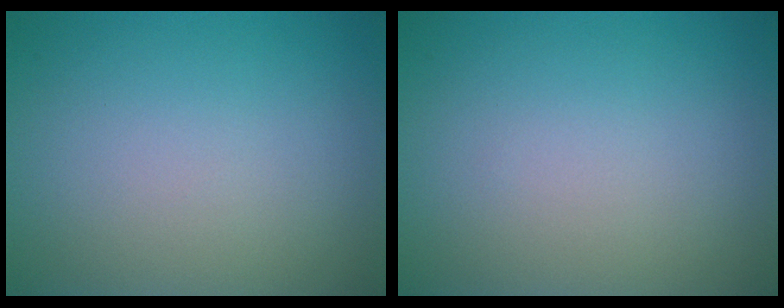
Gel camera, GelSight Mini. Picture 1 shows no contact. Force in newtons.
{"total": 0.0}